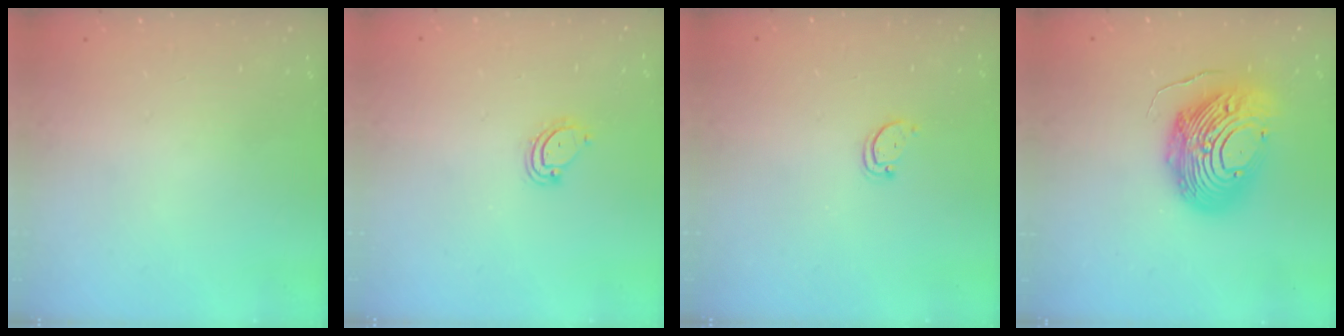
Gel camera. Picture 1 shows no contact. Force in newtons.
{"total": 5.3, "press": 5.3, "slide": 0.4}
{"total": 2.8, "press": 2.7, "slide": 0.3}
{"total": 18.1, "press": 18.0, "slide": 1.6}